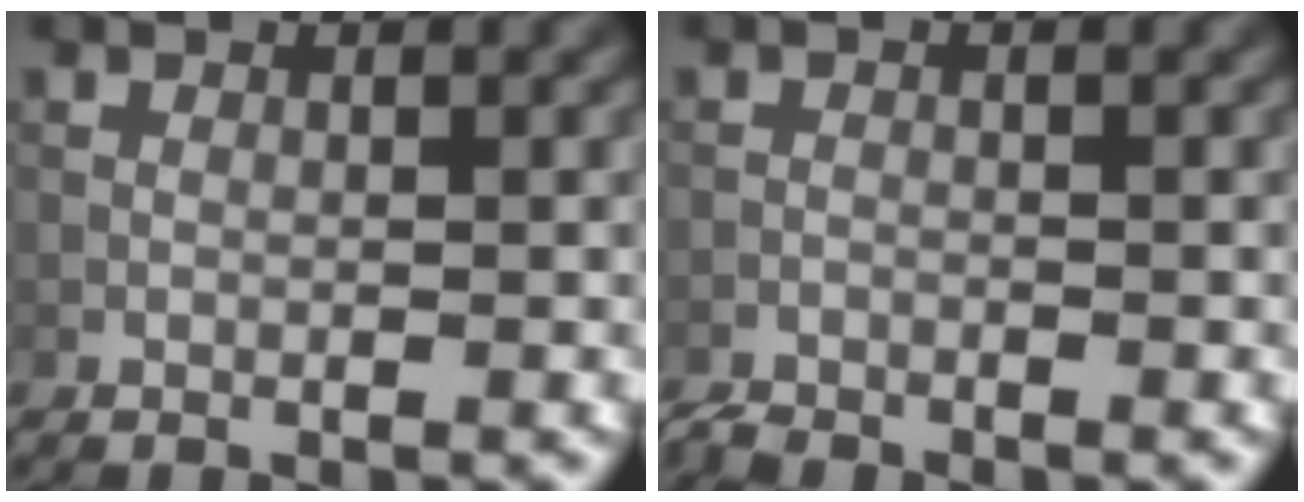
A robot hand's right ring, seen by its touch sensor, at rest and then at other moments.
{"total": 1.3, "force": [-1.3, 0.1, 0.2], "torque": [-0.009, -0.002, -0.032]}